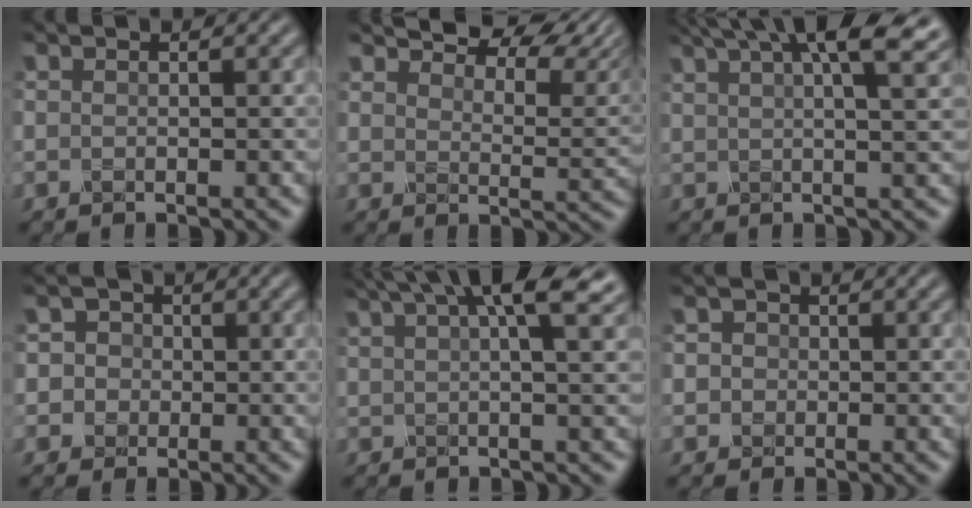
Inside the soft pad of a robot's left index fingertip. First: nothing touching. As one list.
[{"total": 6.9, "force": [6.2, 1.5, 2.8], "torque": [-0.048, 0.012, 0.094]}, {"total": 9.1, "force": [5.5, 2.1, 7.0], "torque": [-0.062, 0.042, 0.056]}, {"total": 1.8, "force": [-0.2, 1.8, -0.5], "torque": [0.015, 0.012, -0.008]}, {"total": 7.7, "force": [4.2, 1.5, 6.2], "torque": [-0.052, 0.031, 0.042]}, {"total": 1.1, "force": [-0.1, 0.9, -0.5], "torque": [0.008, 0.005, 0.000]}]